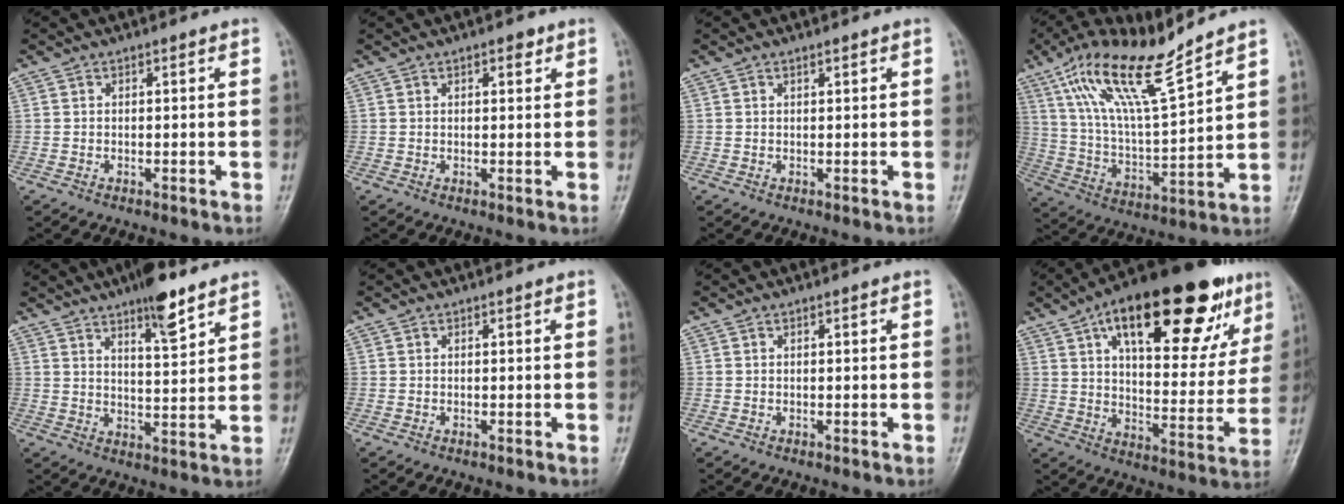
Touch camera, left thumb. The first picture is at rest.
{"total": 2.2, "force": [1.3, 1.0, 1.5], "torque": [-0.015, -0.003, 0.016]}
{"total": 0.6, "force": [0.4, 0.1, 0.4], "torque": [-0.007, -0.002, 0.008]}
{"total": 16.0, "force": [11.2, 2.7, 11.1], "torque": [-0.199, -0.050, 0.220]}
{"total": 8.6, "force": [6.1, 2.0, 5.8], "torque": [-0.079, -0.038, 0.096]}
{"total": 0.0}
{"total": 0.0}
{"total": 29.0, "force": [15.2, 12.1, 21.6], "torque": [-0.287, -0.011, 0.229]}